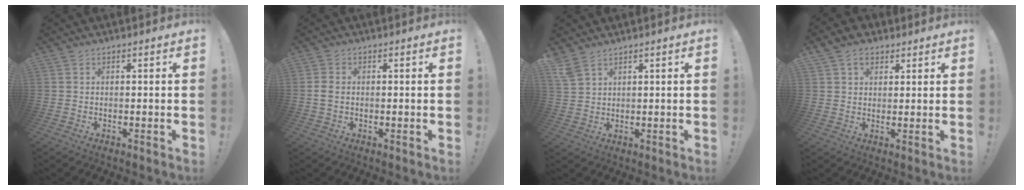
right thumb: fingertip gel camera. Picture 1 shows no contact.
{"total": 2.6, "force": [-0.2, 1.8, 1.8], "torque": [-0.042, 0.005, -0.003]}
{"total": 4.4, "force": [3.3, 1.6, 2.4], "torque": [-0.056, -0.010, 0.068]}
{"total": 5.7, "force": [2.9, 4.1, 2.6], "torque": [-0.046, -0.001, 0.056]}